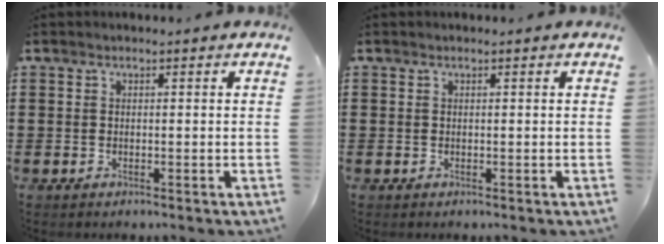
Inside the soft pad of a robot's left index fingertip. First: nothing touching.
{"total": 0.0}